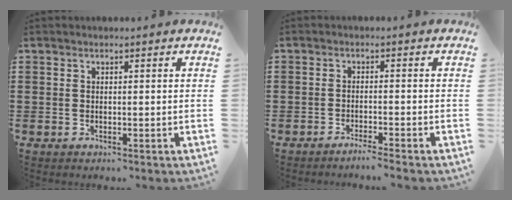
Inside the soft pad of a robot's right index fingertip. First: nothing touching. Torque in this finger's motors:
{"motor_torque": [1.07, 1.06, 0.11, 0.00]}